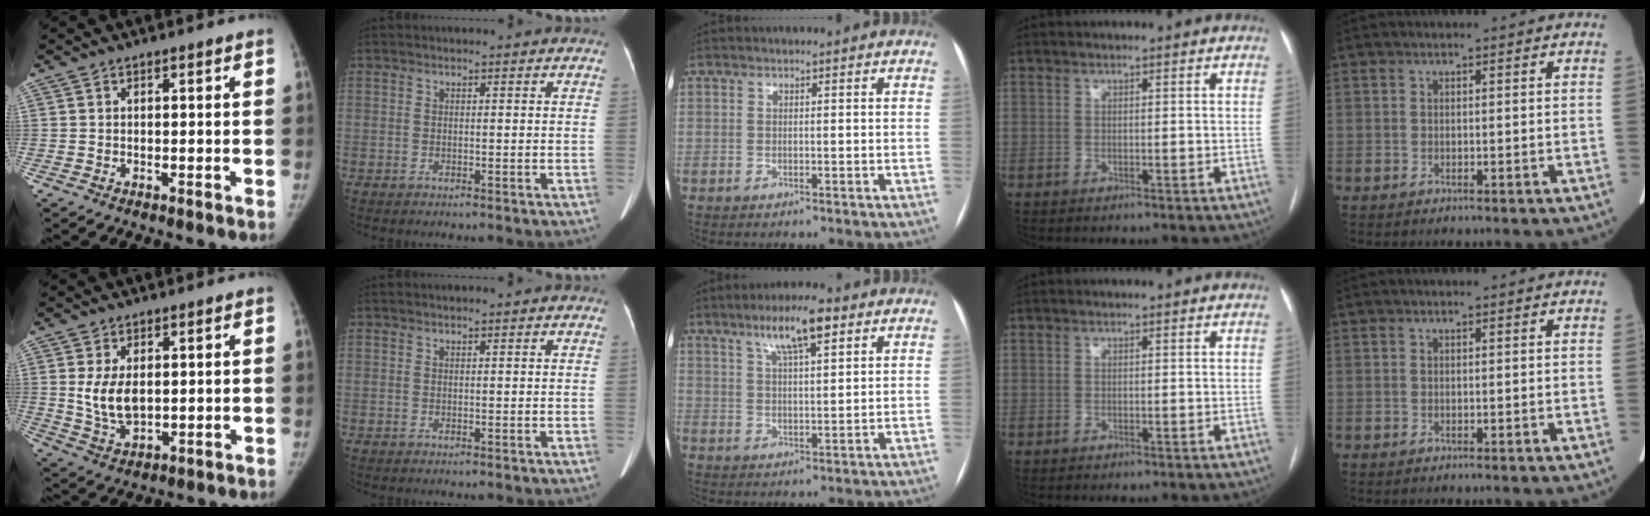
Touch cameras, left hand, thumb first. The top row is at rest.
{"thumb": {"total": 7.4, "force": [1.0, 4.4, 5.8], "torque": [-0.100, -0.012, 0.030]}, "middle": {"total": 8.0, "force": [4.8, 1.4, 6.2], "torque": [-0.114, 0.011, 0.083]}}